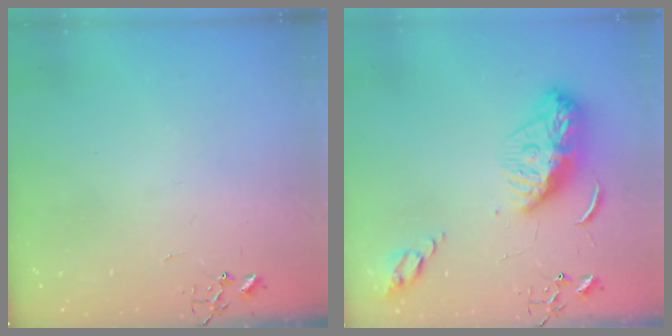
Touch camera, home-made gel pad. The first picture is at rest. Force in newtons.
{"total": 12.6, "press": 12.5, "slide": 1.1}